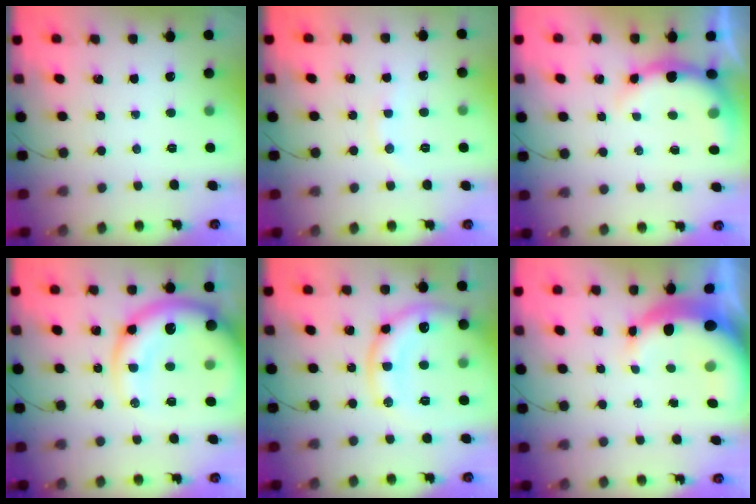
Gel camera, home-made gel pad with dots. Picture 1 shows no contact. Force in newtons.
{"total": 4.5, "press": 4.3, "slide": 1.3}
{"total": 7.4, "press": 7.2, "slide": 1.4}
{"total": 19.0, "press": 18.5, "slide": 4.3}
{"total": 17.2, "press": 17.1, "slide": 2.0}
{"total": 10.0, "press": 9.8, "slide": 2.1}